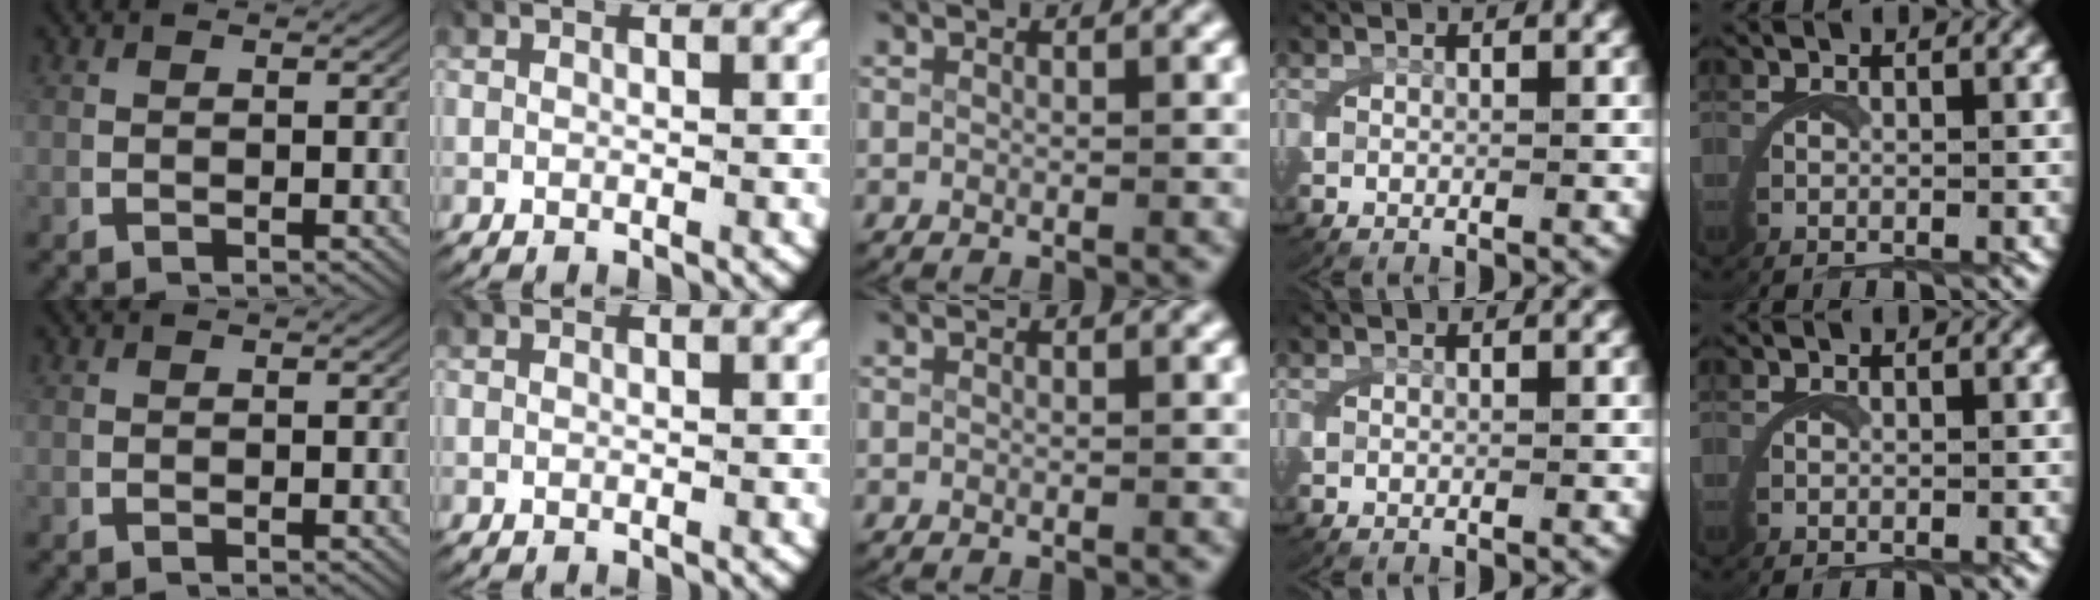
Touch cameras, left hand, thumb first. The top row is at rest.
{}